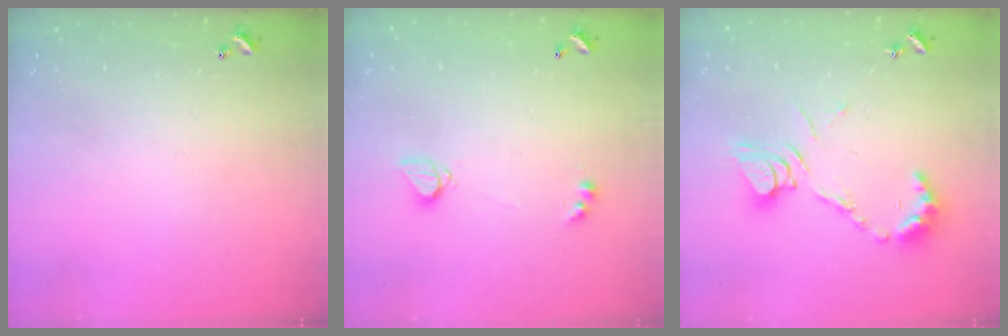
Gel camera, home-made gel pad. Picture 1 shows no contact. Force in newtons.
{"total": 3.4, "press": 3.4, "slide": 0.5}
{"total": 11.6, "press": 11.6, "slide": 0.7}